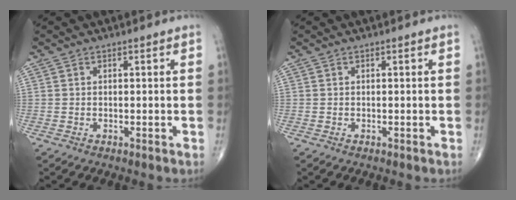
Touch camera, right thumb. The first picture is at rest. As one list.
[{"total": 0.0}]